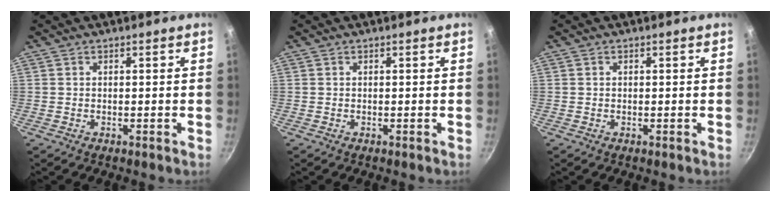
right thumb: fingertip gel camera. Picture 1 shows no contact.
{"total": 0.0}
{"total": 0.0}